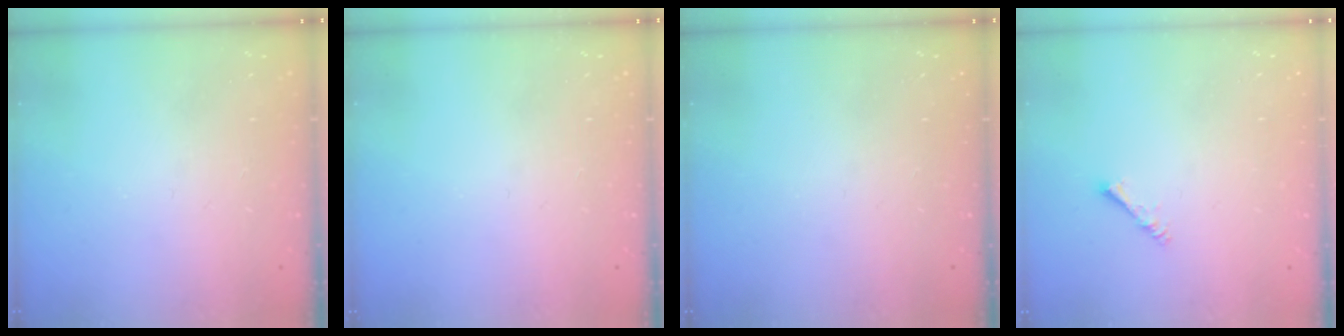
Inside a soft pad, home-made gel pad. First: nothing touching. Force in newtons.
{"total": 0.0}
{"total": 0.0}
{"total": 1.4, "press": 1.4, "slide": 0.3}